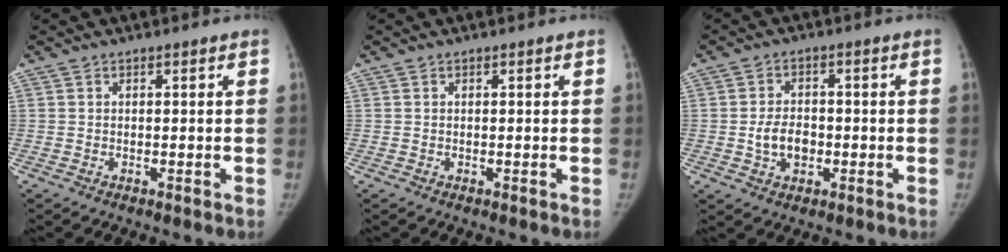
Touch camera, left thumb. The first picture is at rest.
{"total": 0.0}
{"total": 5.7, "force": [-1.1, 4.0, 3.9], "torque": [-0.054, 0.011, -0.020]}